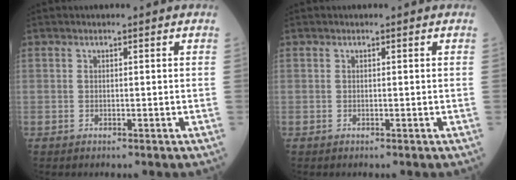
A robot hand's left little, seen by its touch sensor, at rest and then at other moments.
{"total": 0.0}